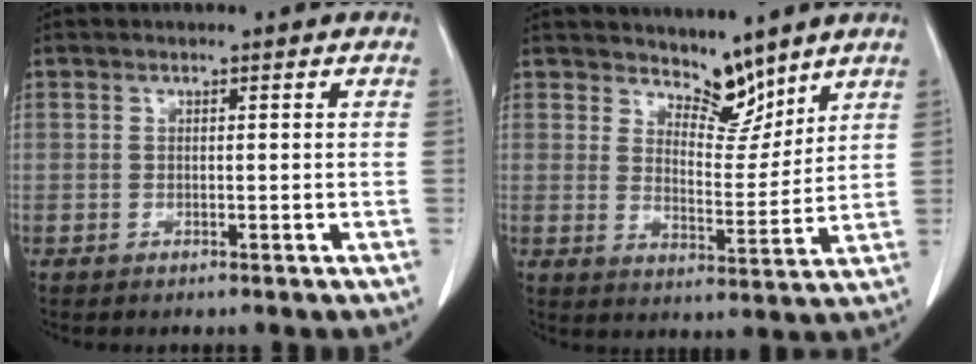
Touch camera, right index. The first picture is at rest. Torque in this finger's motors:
{"motor_torque": [-0.25, 0.54, 0.05, 0.00]}